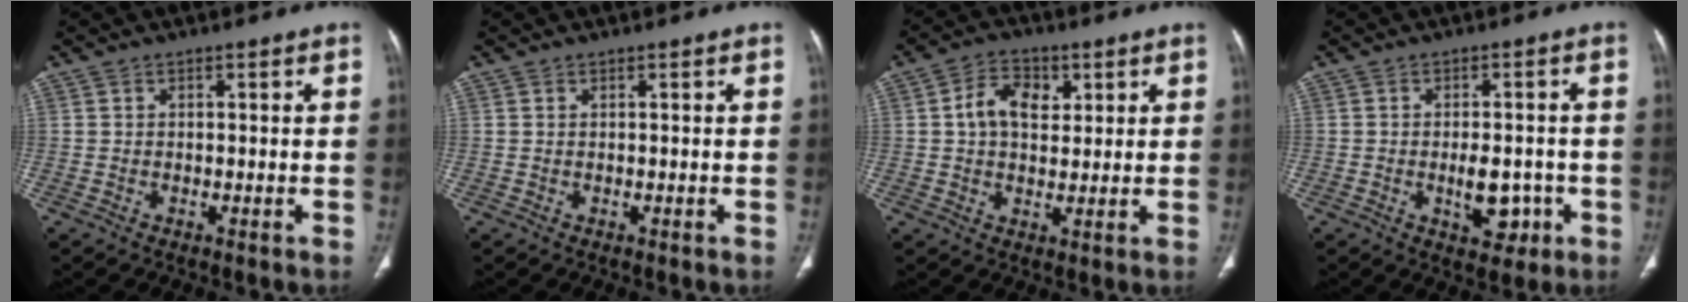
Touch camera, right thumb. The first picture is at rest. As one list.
[{"total": 0.0}, {"total": 8.1, "force": [2.2, 5.6, 5.4], "torque": [-0.066, 0.001, 0.034]}, {"total": 6.6, "force": [-1.9, 3.8, 5.0], "torque": [-0.053, 0.009, -0.019]}]